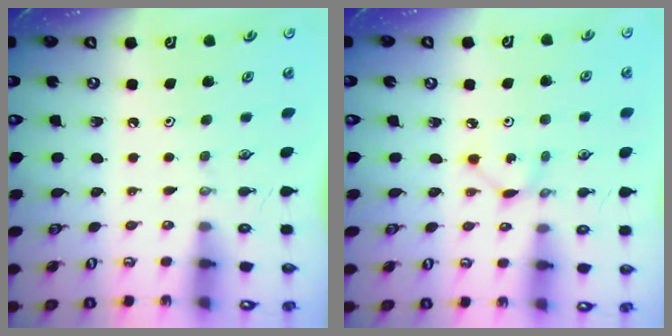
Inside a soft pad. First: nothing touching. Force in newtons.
{"total": 1.5, "press": 1.5, "slide": 0.1}